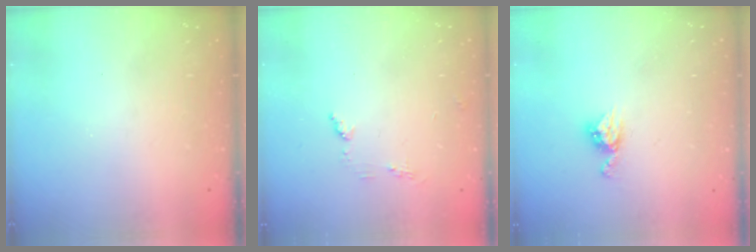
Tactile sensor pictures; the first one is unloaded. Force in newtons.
{"total": 5.3, "press": 5.2, "slide": 0.6}
{"total": 6.1, "press": 6.1, "slide": 0.4}